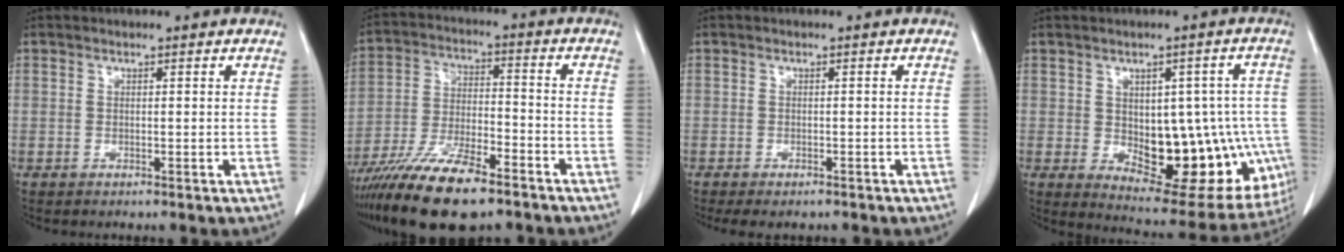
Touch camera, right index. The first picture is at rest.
{"total": 13.1, "force": [-9.4, 2.7, 8.8], "torque": [-0.162, -0.014, -0.167]}
{"total": 1.8, "force": [-1.2, 0.5, 1.2], "torque": [-0.018, -0.004, -0.016]}
{"total": 17.6, "force": [-2.8, 8.8, 15.1], "torque": [-0.154, 0.013, -0.009]}